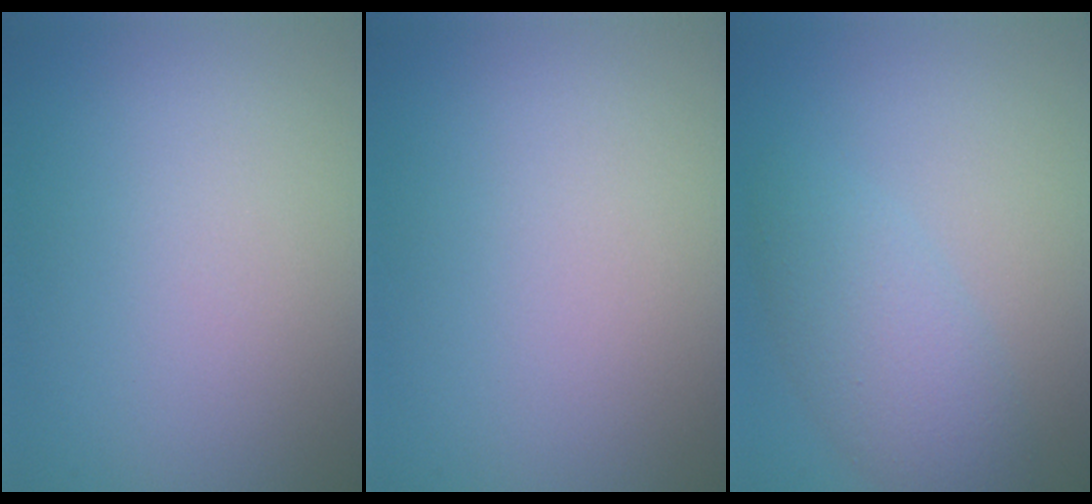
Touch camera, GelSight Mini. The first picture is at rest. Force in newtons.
{"total": 0.0}
{"total": 3.9, "press": 3.9, "slide": 0.2}